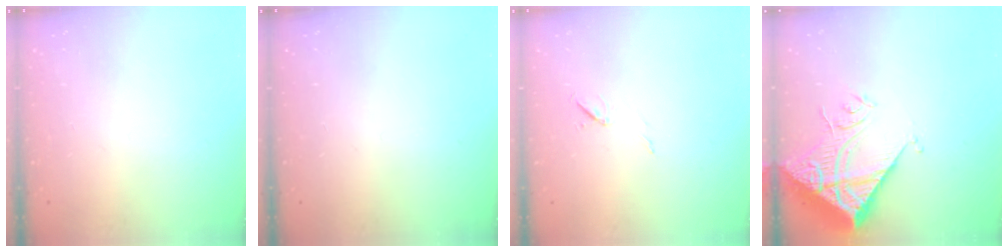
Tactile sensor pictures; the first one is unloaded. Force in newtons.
{"total": 0.0}
{"total": 5.0, "press": 4.6, "slide": 1.9}
{"total": 13.5, "press": 13.4, "slide": 1.7}